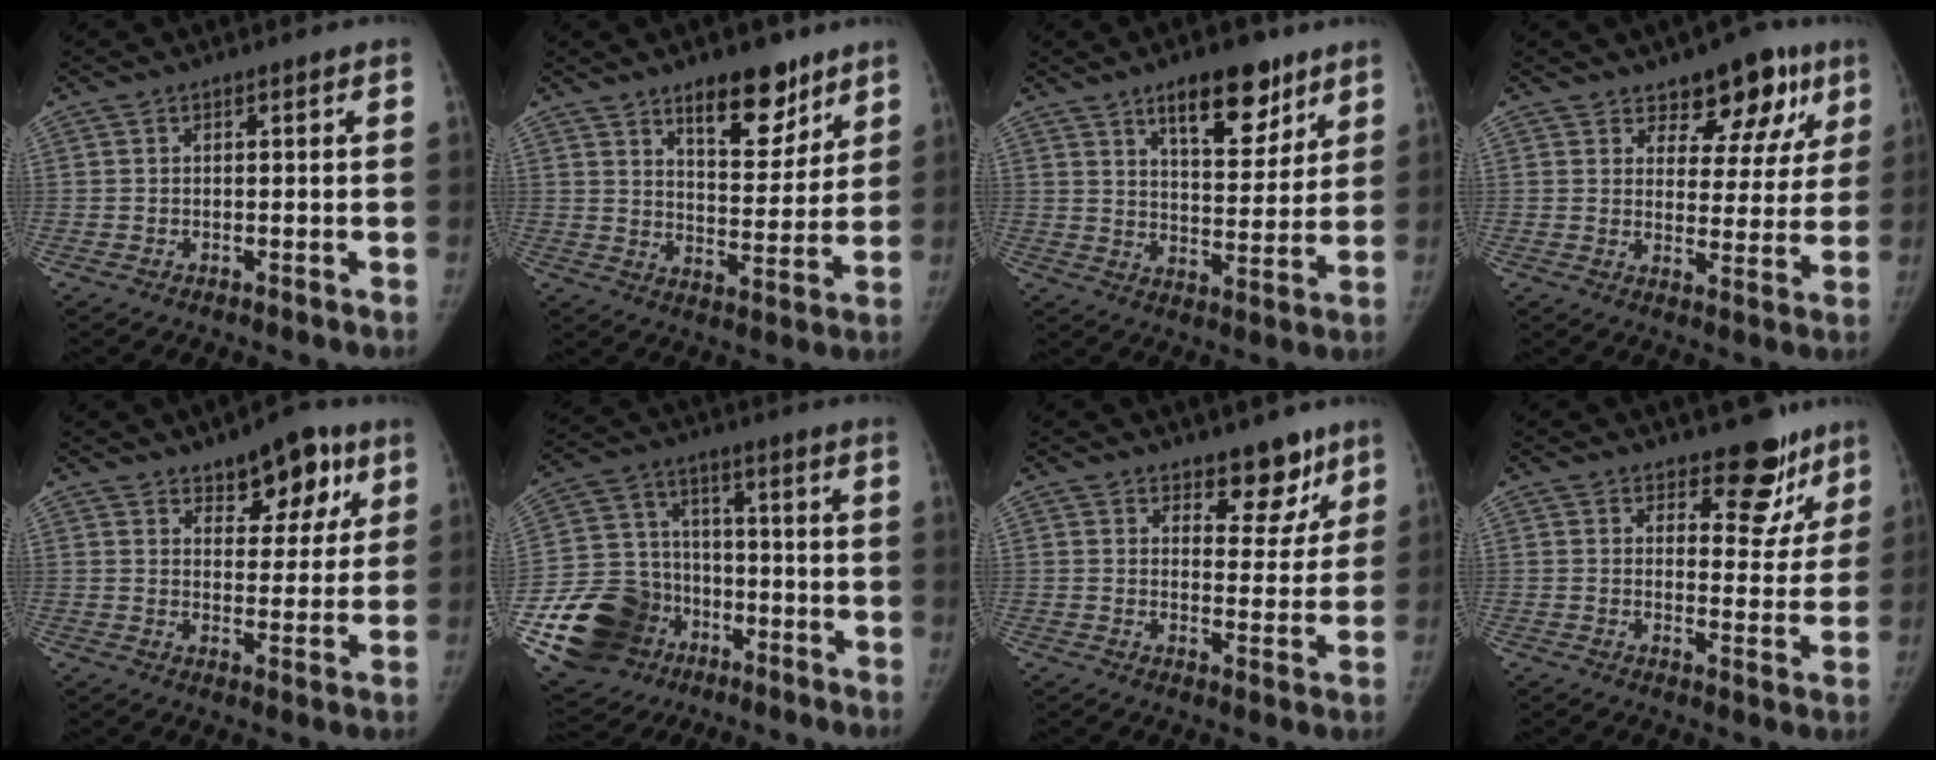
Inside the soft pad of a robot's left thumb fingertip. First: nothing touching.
{"total": 12.1, "force": [8.2, 5.2, 7.3], "torque": [-0.067, -0.054, 0.129]}
{"total": 13.3, "force": [8.3, 5.6, 8.7], "torque": [-0.090, -0.044, 0.130]}
{"total": 11.6, "force": [7.3, 6.6, 6.0], "torque": [-0.017, -0.034, 0.096]}
{"total": 10.8, "force": [6.4, 5.6, 6.6], "torque": [-0.046, -0.028, 0.090]}
{"total": 20.1, "force": [-7.9, 16.5, 8.3], "torque": [-0.144, 0.068, -0.122]}
{"total": 7.8, "force": [5.6, 4.1, 3.5], "torque": [0.001, -0.035, 0.078]}
{"total": 9.3, "force": [7.1, 4.8, 3.6], "torque": [0.002, -0.051, 0.091]}